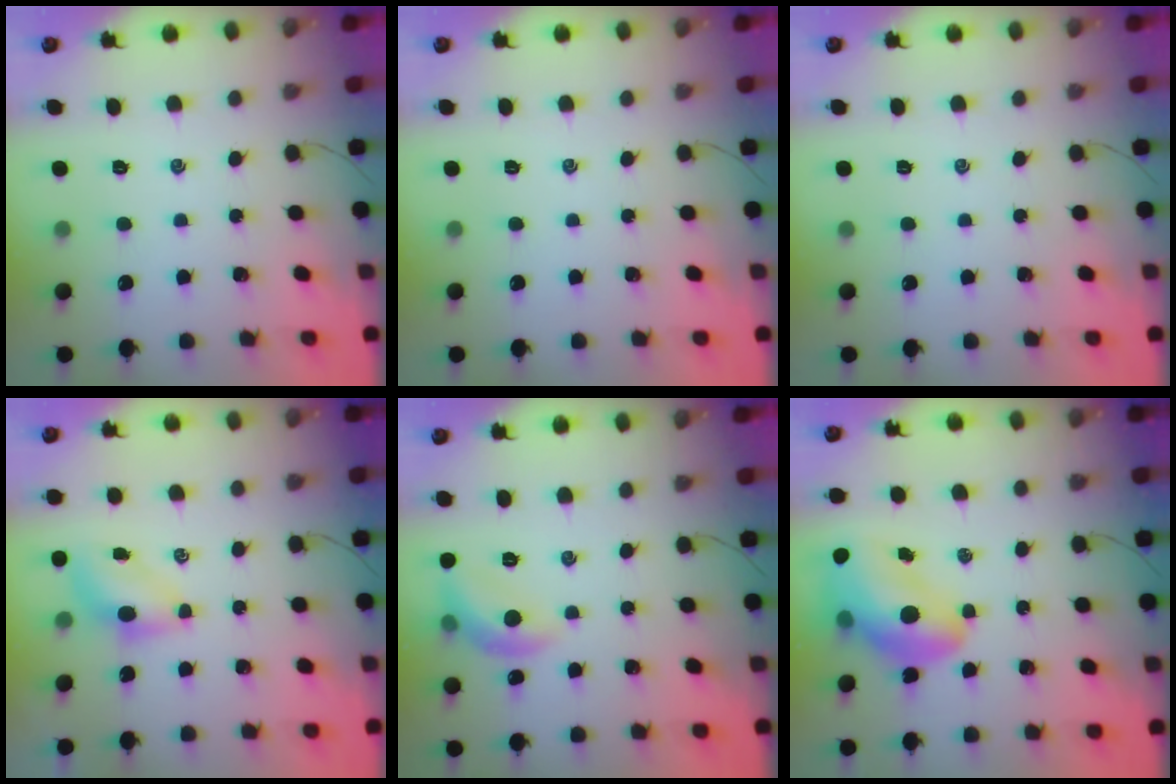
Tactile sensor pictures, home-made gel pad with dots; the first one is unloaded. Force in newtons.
{"total": 0.0}
{"total": 0.0}
{"total": 4.7, "press": 4.6, "slide": 0.6}
{"total": 10.1, "press": 10.1, "slide": 0.2}
{"total": 15.3, "press": 14.7, "slide": 4.3}